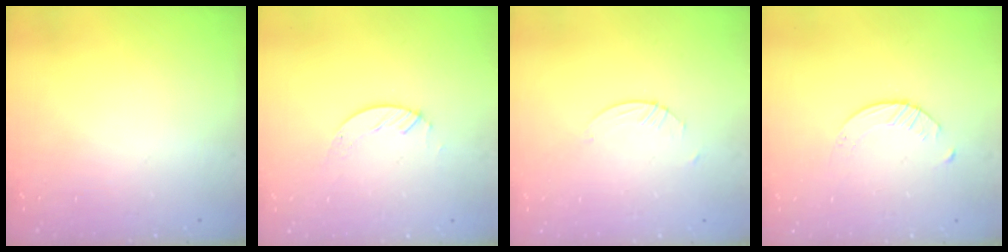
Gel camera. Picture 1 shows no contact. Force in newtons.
{"total": 2.7, "press": 2.7, "slide": 0.2}
{"total": 0.8, "press": 0.8, "slide": 0.2}
{"total": 2.1, "press": 2.0, "slide": 0.3}